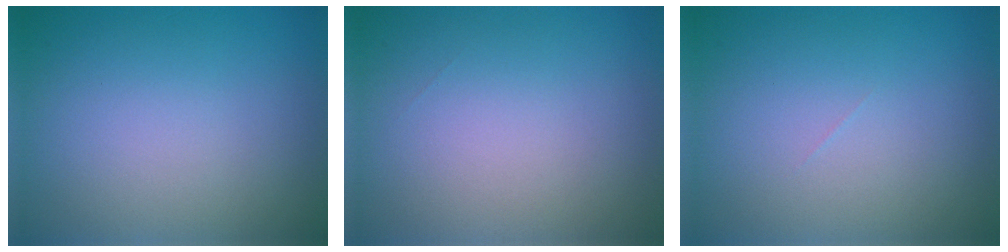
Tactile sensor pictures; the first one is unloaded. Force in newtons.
{"total": 0.0}
{"total": 0.0}